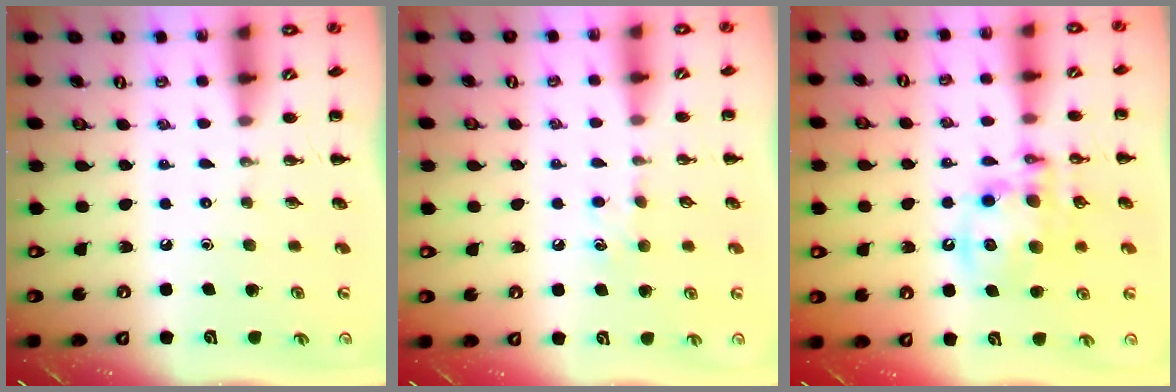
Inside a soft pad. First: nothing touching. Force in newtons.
{"total": 5.9, "press": 5.7, "slide": 1.8}
{"total": 13.9, "press": 13.6, "slide": 2.9}